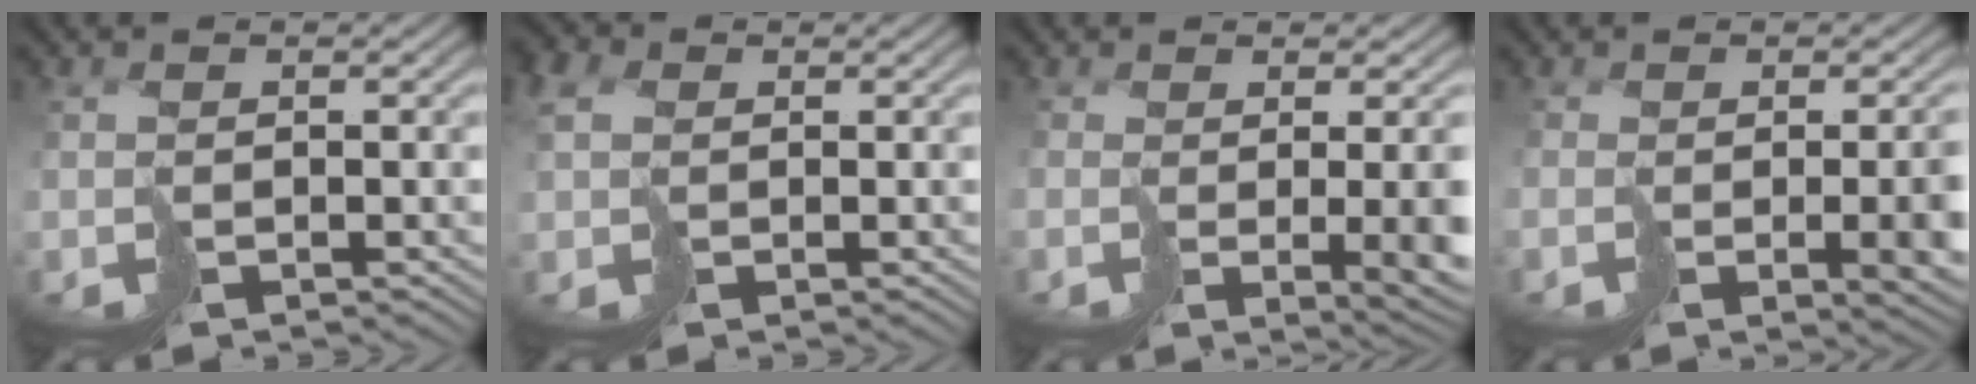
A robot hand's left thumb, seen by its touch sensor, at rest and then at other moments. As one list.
[{"total": 4.2, "force": [0.8, 3.4, 2.4], "torque": [-0.089, 0.000, 0.006]}, {"total": 6.0, "force": [-0.8, 1.4, 5.8], "torque": [-0.061, -0.027, 0.022]}, {"total": 4.9, "force": [-1.3, 1.3, 4.5], "torque": [-0.055, -0.024, 0.006]}]